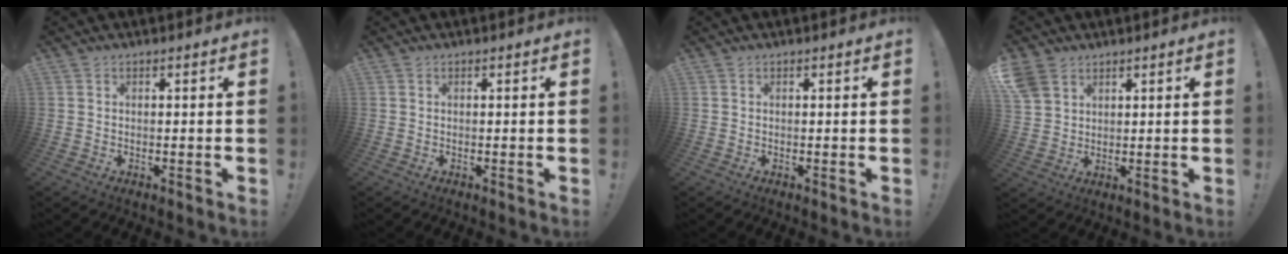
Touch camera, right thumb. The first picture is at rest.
{"total": 0.0}
{"total": 0.0}
{"total": 6.0, "force": [3.8, 4.0, 2.2], "torque": [-0.052, -0.015, 0.077]}